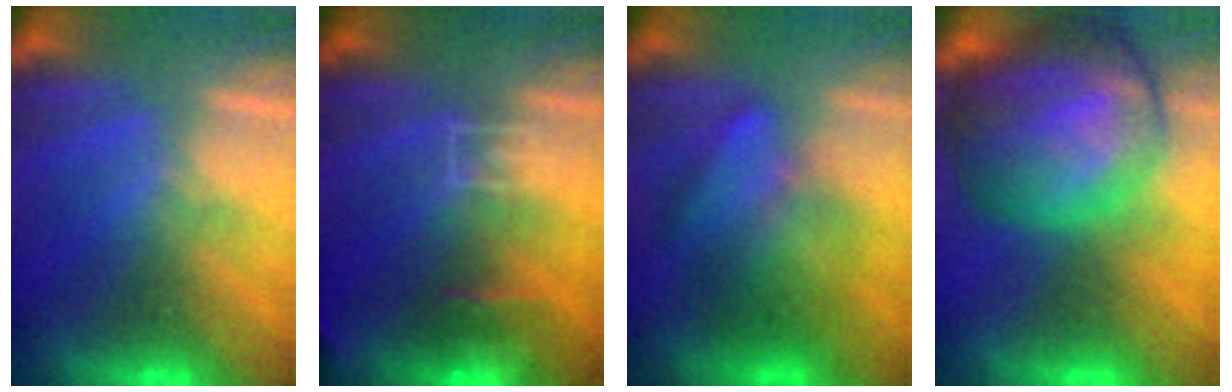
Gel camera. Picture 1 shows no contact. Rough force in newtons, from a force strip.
{"total": 7.3}
{"total": 3.5}
{"total": 9.0}